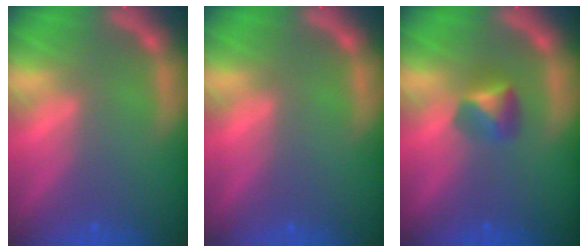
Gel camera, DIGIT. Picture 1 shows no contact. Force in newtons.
{"total": 0.0}
{"total": 2.4}